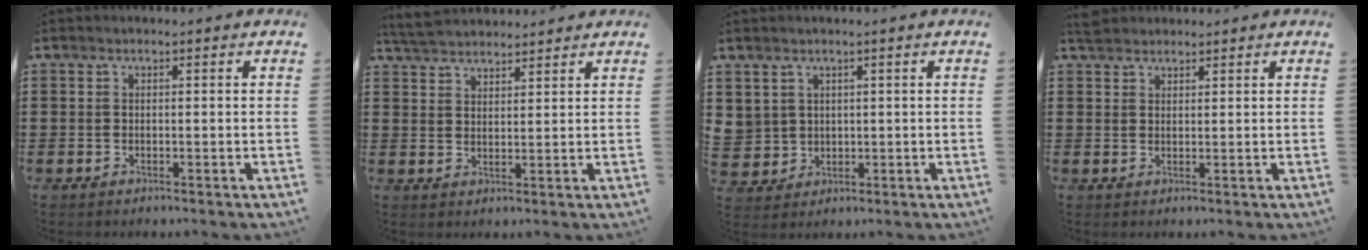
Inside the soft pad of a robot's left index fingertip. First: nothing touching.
{"total": 4.2, "force": [4.0, 0.9, 0.8], "torque": [-0.031, -0.006, 0.076]}
{"total": 2.7, "force": [1.3, 2.4, 0.2], "torque": [-0.019, 0.008, 0.023]}
{"total": 2.2, "force": [2.0, 0.8, 0.3], "torque": [-0.012, 0.005, 0.040]}